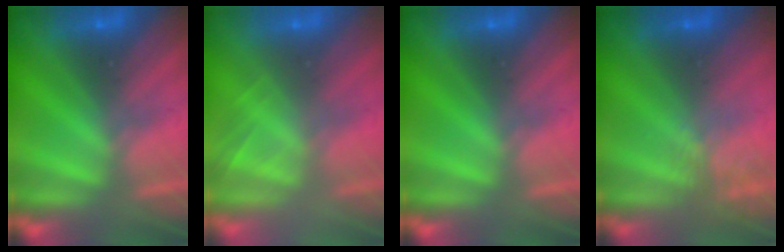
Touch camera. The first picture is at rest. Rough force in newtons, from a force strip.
{"total": 2.0}
{"total": 0.0}
{"total": 1.8}